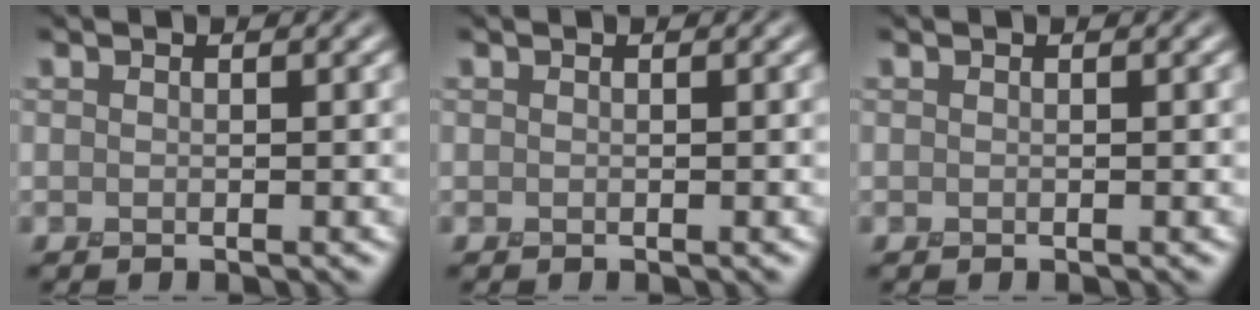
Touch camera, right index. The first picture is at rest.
{"total": 0.0}
{"total": 0.0}